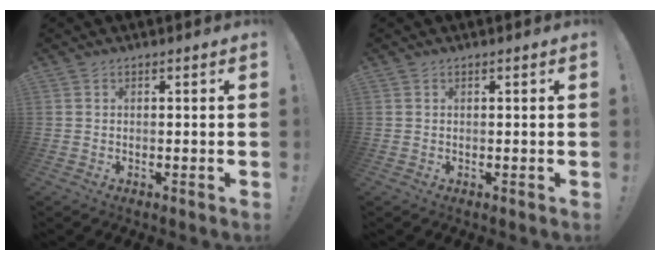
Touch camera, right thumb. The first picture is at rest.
{"total": 0.0}